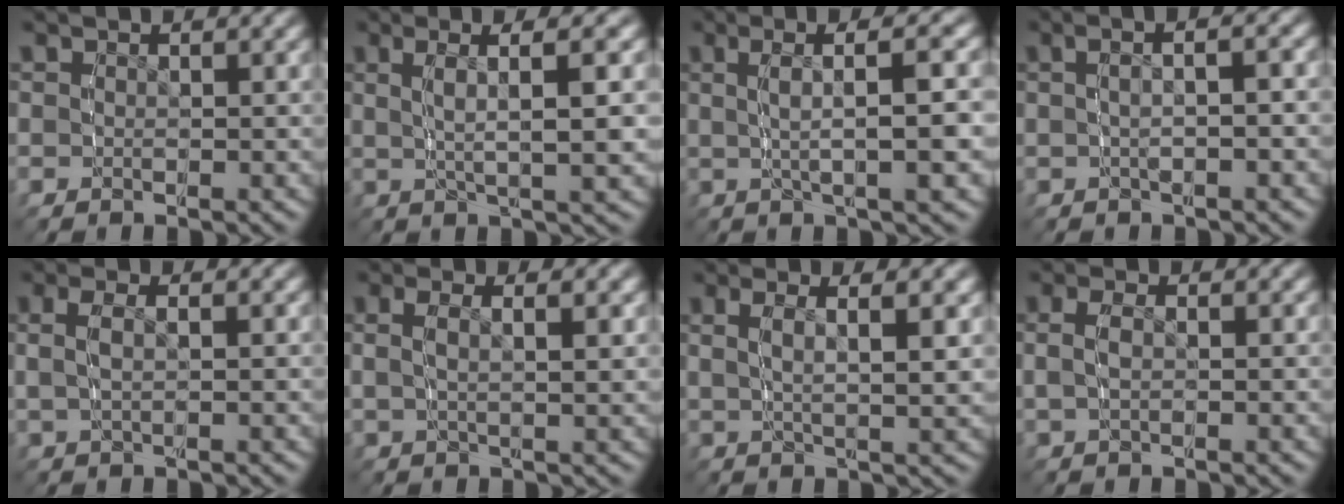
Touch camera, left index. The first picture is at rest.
{"total": 5.2, "force": [1.7, 0.5, 4.9], "torque": [-0.070, 0.014, 0.030]}
{"total": 5.1, "force": [1.3, 0.5, 4.9], "torque": [-0.073, 0.014, 0.021]}
{"total": 2.9, "force": [0.2, 0.9, 2.7], "torque": [-0.034, 0.016, -0.003]}
{"total": 2.4, "force": [0.5, 1.2, 2.0], "torque": [-0.045, 0.004, 0.009]}
{"total": 2.7, "force": [0.9, 1.0, 2.4], "torque": [-0.050, 0.002, 0.016]}
{"total": 3.9, "force": [1.6, 1.1, 3.4], "torque": [-0.059, 0.003, 0.027]}
{"total": 1.9, "force": [0.2, 1.1, 1.5], "torque": [-0.040, 0.001, 0.004]}